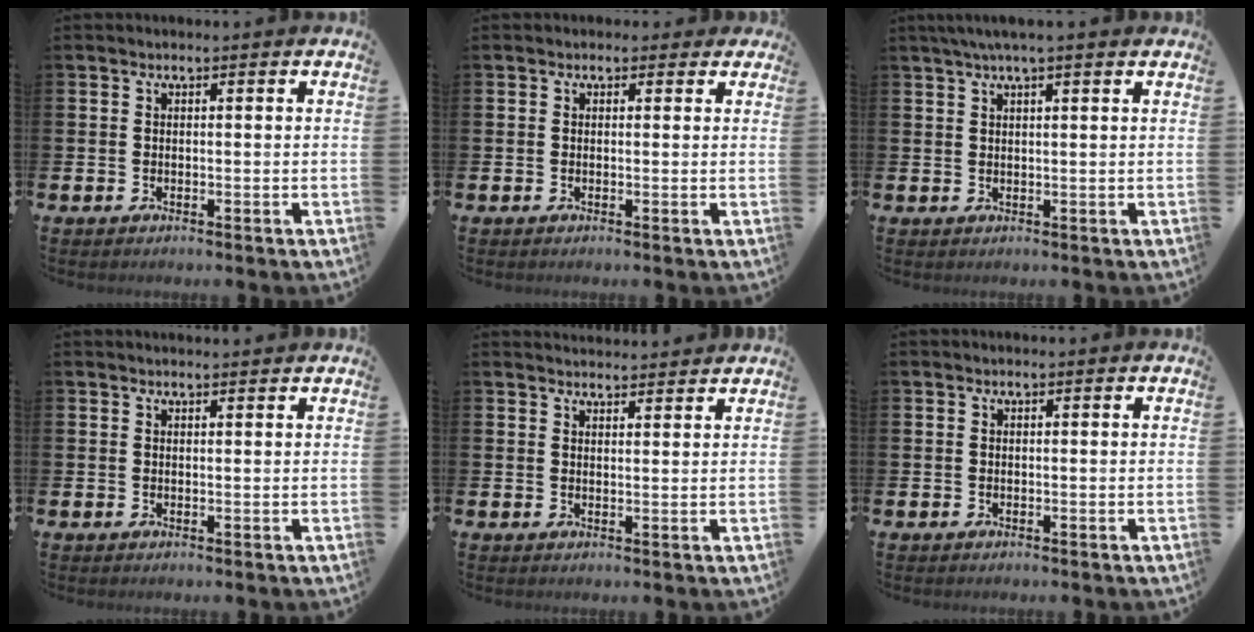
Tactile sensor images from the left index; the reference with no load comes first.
{"total": 1.0, "force": [0.4, 0.9, 0.1], "torque": [0.000, 0.009, 0.005]}
{"total": 2.9, "force": [2.2, 0.0, 1.8], "torque": [-0.035, 0.000, 0.039]}
{"total": 0.8, "force": [0.8, 0.0, 0.1], "torque": [0.009, -0.004, 0.012]}
{"total": 2.5, "force": [2.5, 0.3, -0.1], "torque": [0.010, -0.017, 0.043]}
{"total": 0.0}